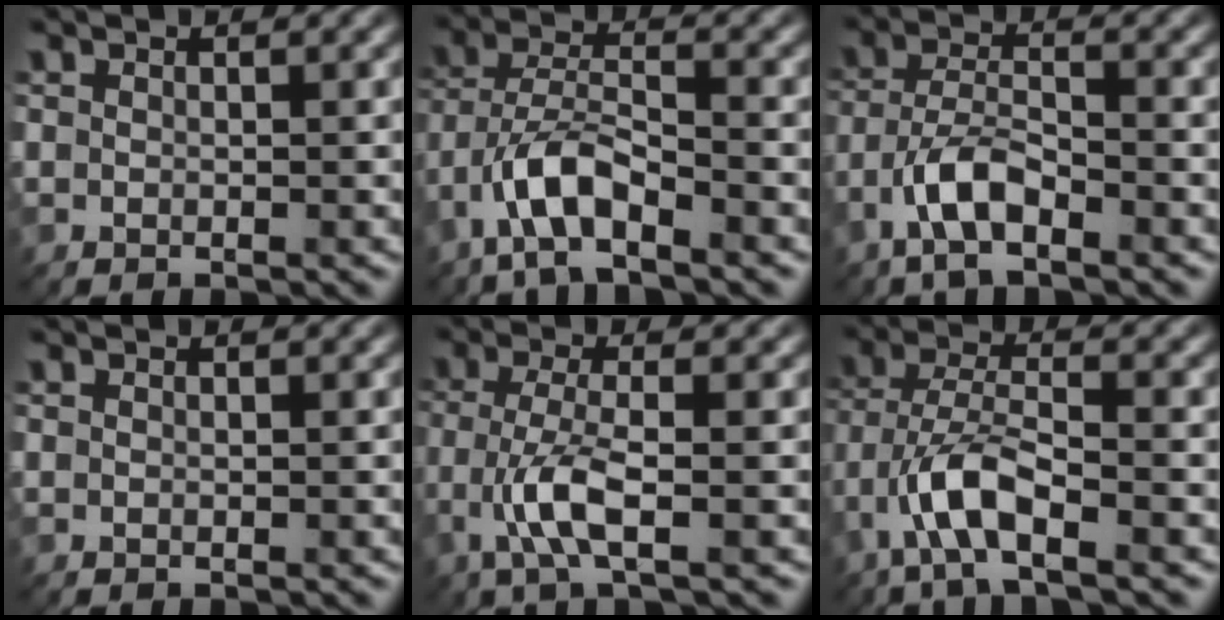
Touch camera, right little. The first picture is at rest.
{"total": 5.1, "force": [-3.2, 1.5, 3.7], "torque": [-0.068, 0.008, -0.064]}
{"total": 4.3, "force": [-2.6, 1.4, 3.2], "torque": [-0.060, 0.010, -0.054]}
{"total": 0.0}
{"total": 4.3, "force": [-1.6, 0.9, 3.9], "torque": [-0.084, 0.004, -0.036]}
{"total": 5.2, "force": [-2.7, 1.4, 4.2], "torque": [-0.085, 0.006, -0.057]}